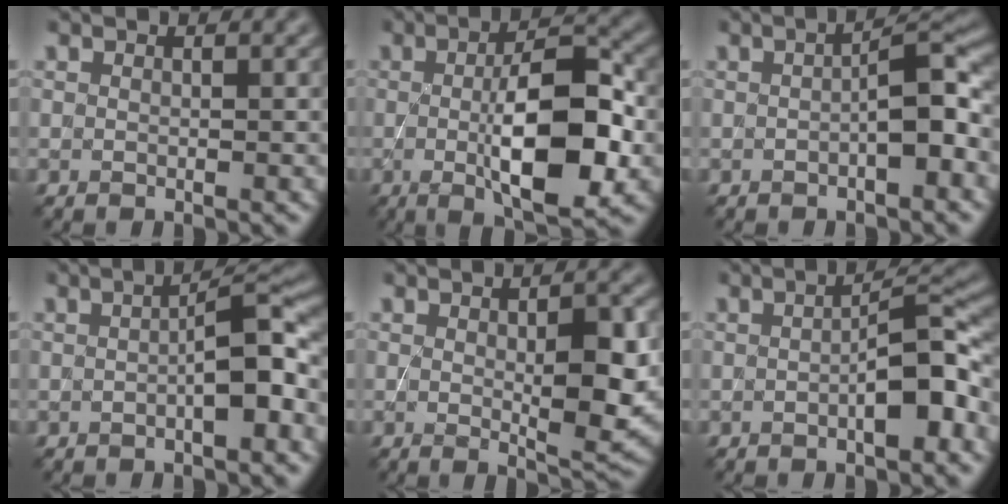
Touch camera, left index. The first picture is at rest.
{"total": 9.3, "force": [-0.8, 3.0, 8.8], "torque": [-0.138, -0.003, -0.010]}
{"total": 3.6, "force": [-0.6, 0.7, 3.4], "torque": [-0.052, 0.016, -0.012]}
{"total": 4.2, "force": [-0.6, 0.8, 4.1], "torque": [-0.063, 0.017, -0.012]}
{"total": 5.4, "force": [0.1, 1.7, 5.2], "torque": [-0.076, -0.006, 0.007]}
{"total": 4.7, "force": [-1.0, 1.2, 4.4], "torque": [-0.069, 0.013, -0.018]}